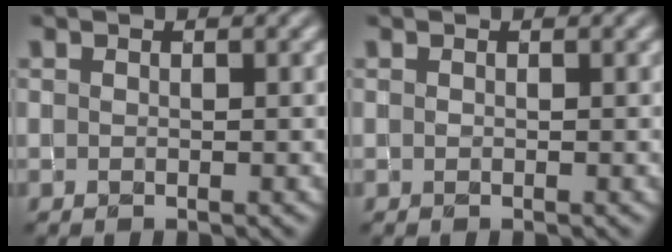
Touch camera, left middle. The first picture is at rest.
{"total": 0.0}